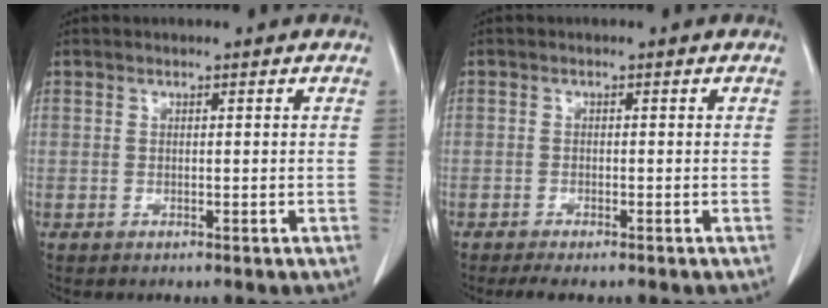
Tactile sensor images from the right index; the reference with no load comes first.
{"total": 3.0, "force": [-2.5, 0.5, 1.6], "torque": [-0.023, -0.007, -0.036]}